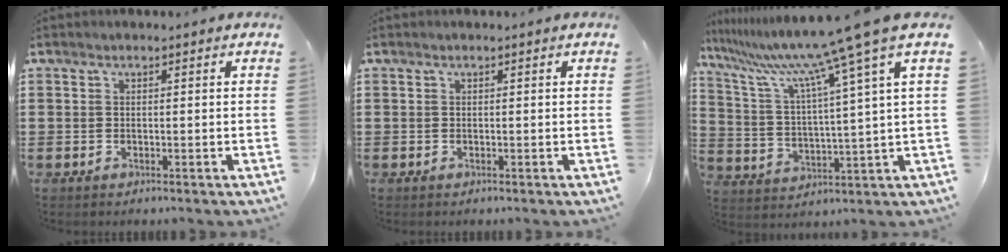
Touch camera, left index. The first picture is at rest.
{"total": 0.0}
{"total": 12.2, "force": [9.6, -1.4, 7.4], "torque": [-0.182, -0.060, 0.150]}